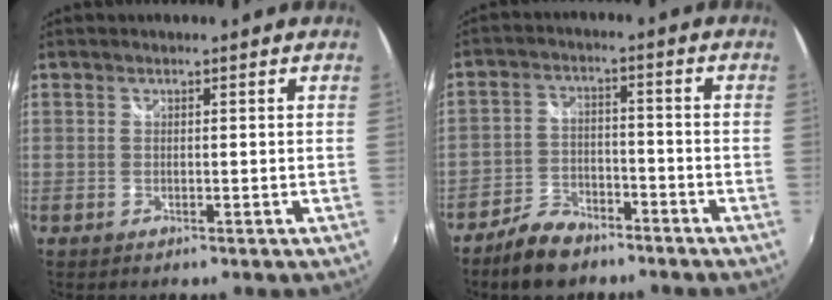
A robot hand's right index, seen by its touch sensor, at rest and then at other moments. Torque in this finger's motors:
{"motor_torque": [0.49, -0.66, -0.05, -0.01]}